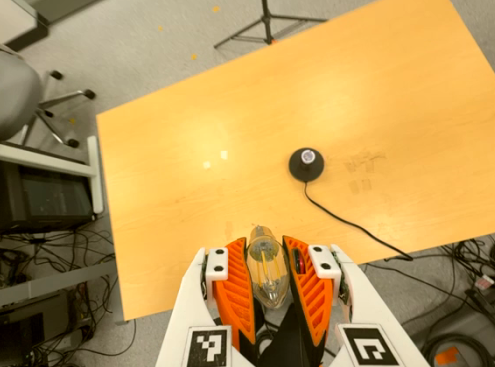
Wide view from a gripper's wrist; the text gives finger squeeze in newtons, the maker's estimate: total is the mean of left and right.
{"total": 21.5, "left": 23.4, "right": 19.6}